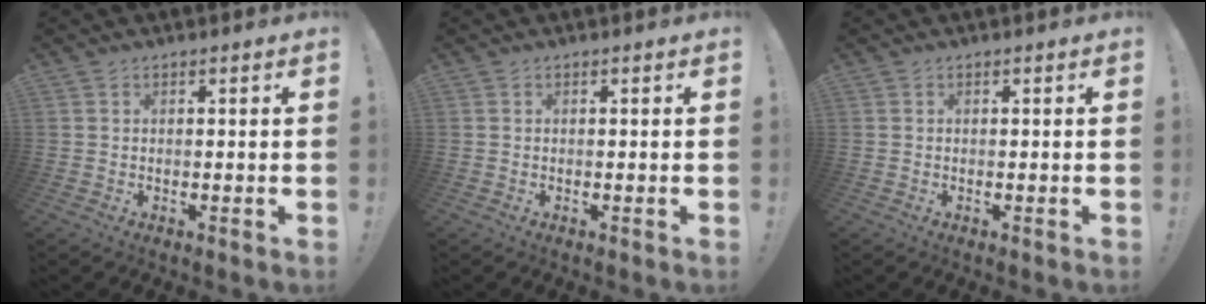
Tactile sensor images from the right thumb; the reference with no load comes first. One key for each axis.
{"total": 0.0}
{"total": 0.0}